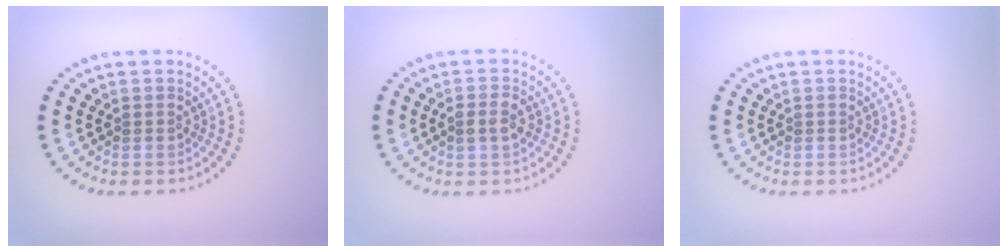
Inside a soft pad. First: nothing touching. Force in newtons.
{"total": 1.8, "press": 1.8, "slide": 0.0}
{"total": 0.0}